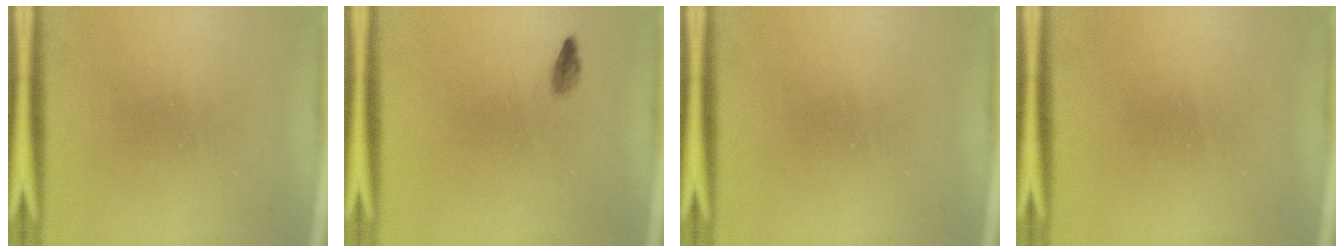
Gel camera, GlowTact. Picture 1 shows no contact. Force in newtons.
{"total": 0.9}
{"total": 0.0}
{"total": 1.6}